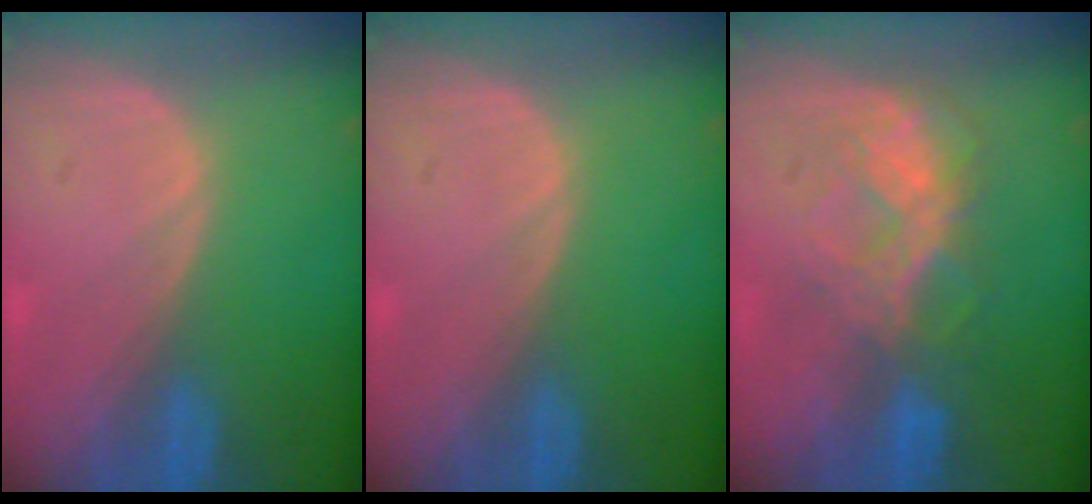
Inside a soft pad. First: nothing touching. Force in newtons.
{"total": 0.0}
{"total": 6.8, "press": 6.7, "slide": 1.2}